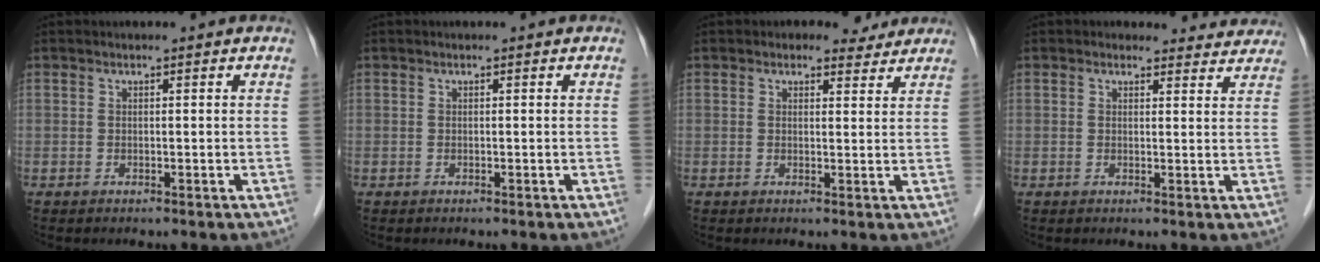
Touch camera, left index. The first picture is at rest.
{"total": 0.0}
{"total": 3.0, "force": [2.5, 1.6, 0.3], "torque": [-0.004, -0.002, 0.025]}
{"total": 5.9, "force": [5.5, 2.2, -0.2], "torque": [0.028, -0.005, 0.037]}